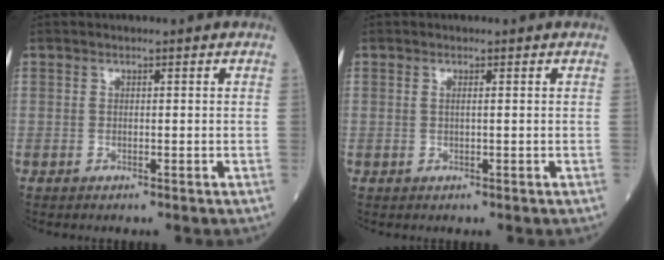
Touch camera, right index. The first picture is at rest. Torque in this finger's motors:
{"motor_torque": [-0.08, -0.06, -0.02, 0.00]}